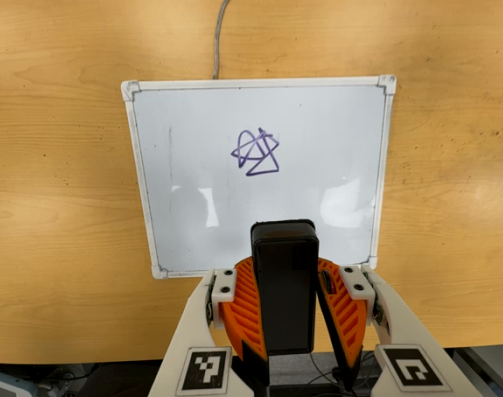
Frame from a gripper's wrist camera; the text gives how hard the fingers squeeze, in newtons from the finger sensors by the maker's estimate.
{"total": 9.8, "left": 10.1, "right": 9.5}